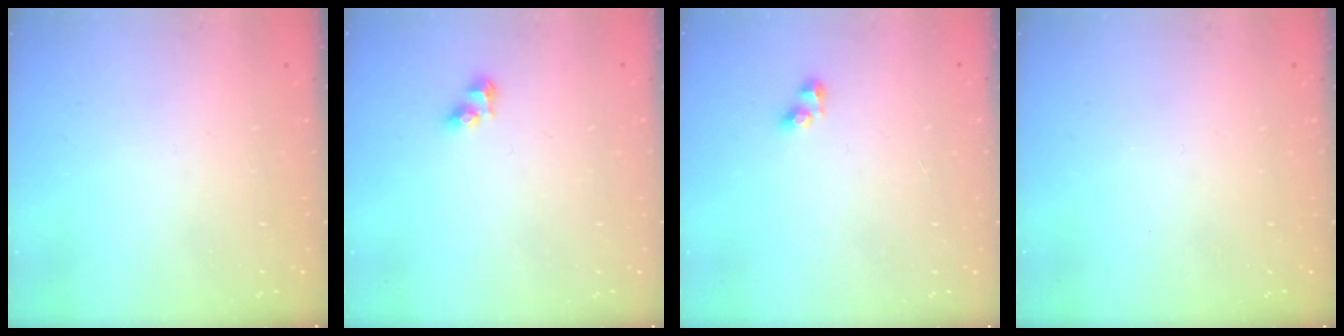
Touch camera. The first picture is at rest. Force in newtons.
{"total": 5.3, "press": 5.3, "slide": 0.7}
{"total": 2.6, "press": 2.3, "slide": 1.1}
{"total": 0.0}